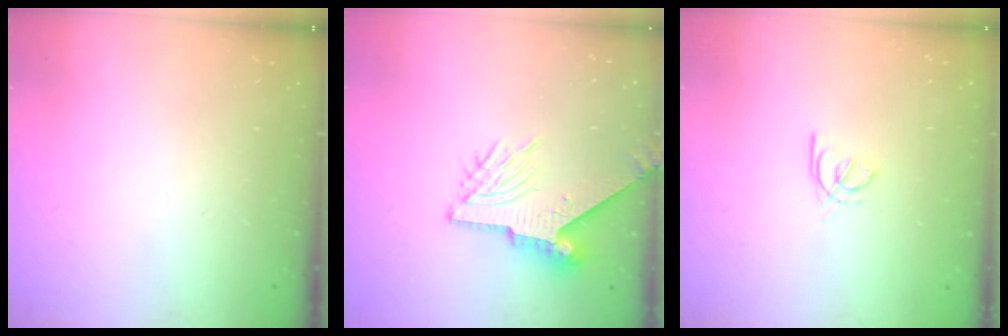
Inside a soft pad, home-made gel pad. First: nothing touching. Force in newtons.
{"total": 9.2, "press": 9.1, "slide": 1.1}
{"total": 1.4, "press": 1.3, "slide": 0.4}